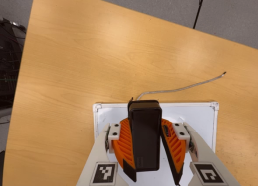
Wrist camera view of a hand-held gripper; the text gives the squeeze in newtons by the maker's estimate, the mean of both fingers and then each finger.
{"total": 8.6, "left": 9.1, "right": 8.0}